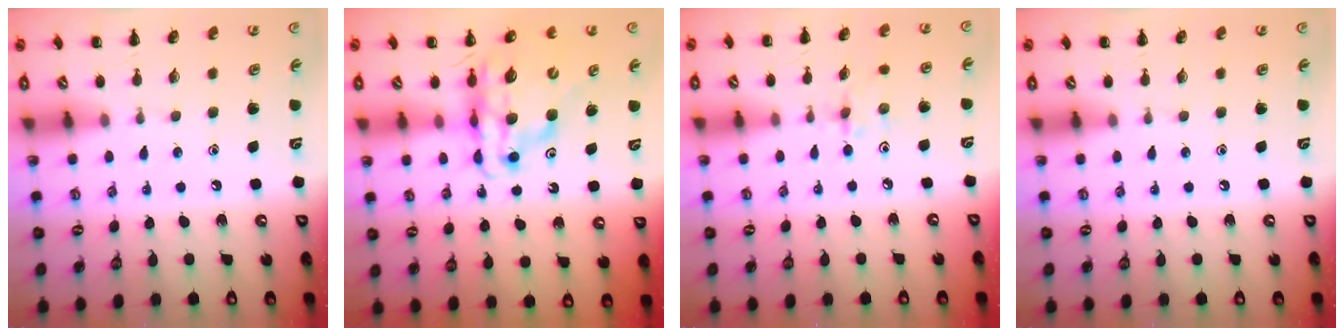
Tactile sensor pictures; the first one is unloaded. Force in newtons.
{"total": 15.0, "press": 14.4, "slide": 4.0}
{"total": 2.2, "press": 2.2, "slide": 0.5}
{"total": 0.0}